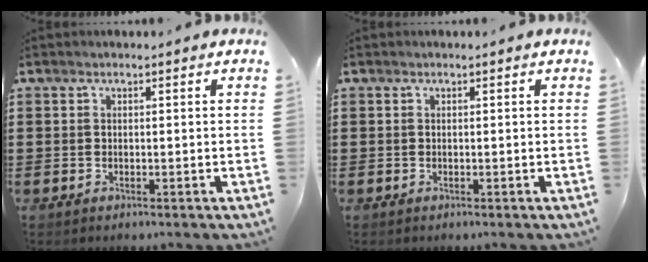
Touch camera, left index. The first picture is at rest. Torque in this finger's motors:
{"motor_torque": [0.00, 0.00, 0.00, 0.00]}